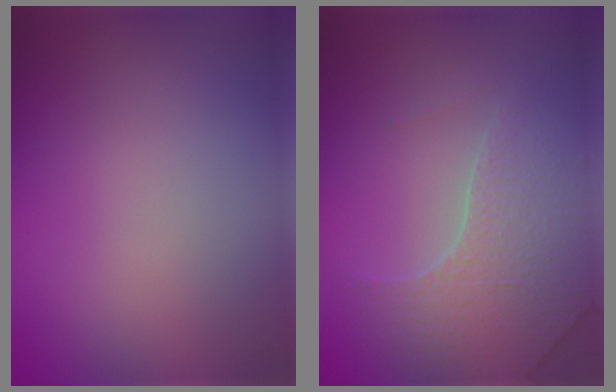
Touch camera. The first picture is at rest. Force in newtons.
{"total": 3.7, "press": 3.6, "slide": 1.0}